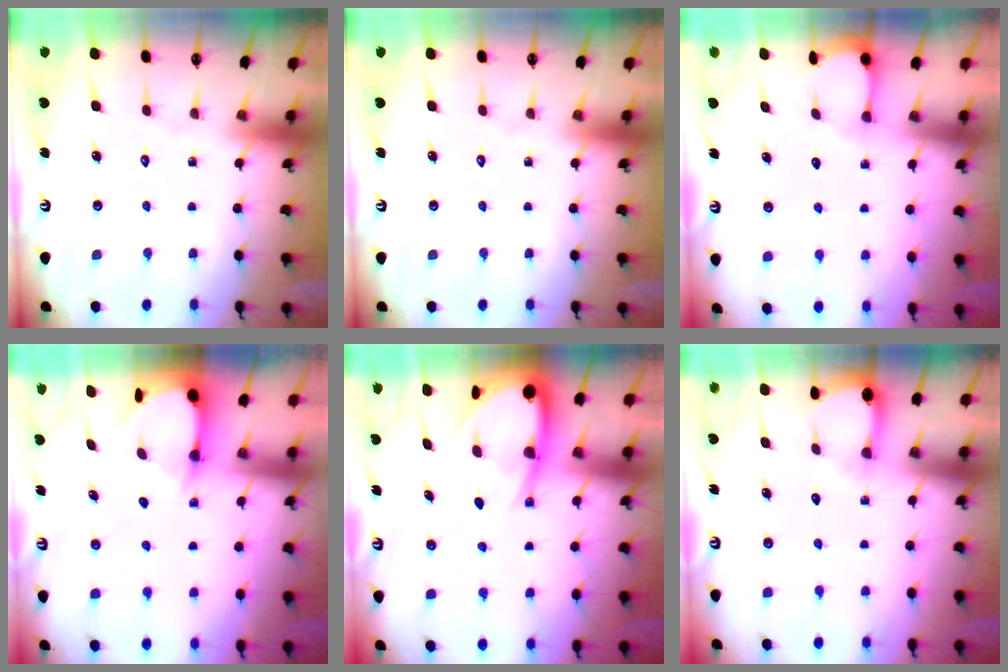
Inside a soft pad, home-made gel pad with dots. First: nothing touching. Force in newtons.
{"total": 0.0}
{"total": 2.1, "press": 2.1, "slide": 0.2}
{"total": 3.6, "press": 3.5, "slide": 0.6}
{"total": 7.8, "press": 7.7, "slide": 0.8}
{"total": 4.3, "press": 4.3, "slide": 0.4}